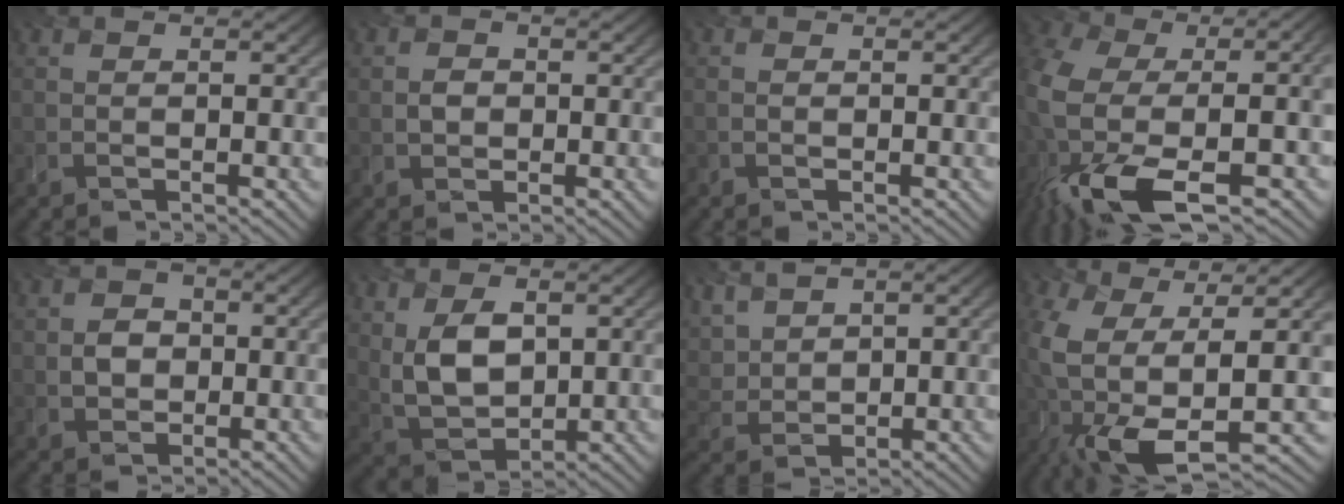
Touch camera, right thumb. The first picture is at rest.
{"total": 1.6, "force": [0.1, 1.4, 0.8], "torque": [-0.018, -0.002, -0.002]}
{"total": 0.0}
{"total": 15.5, "force": [-6.3, 6.1, 12.8], "torque": [-0.283, -0.021, -0.101]}
{"total": 2.8, "force": [0.0, 2.4, 1.3], "torque": [-0.028, -0.001, -0.005]}
{"total": 7.9, "force": [1.9, 4.8, 6.0], "torque": [-0.138, -0.005, 0.042]}
{"total": 4.5, "force": [3.2, 2.3, 2.0], "torque": [-0.063, 0.007, 0.069]}
{"total": 13.4, "force": [-2.7, 5.9, 11.7], "torque": [-0.265, -0.037, -0.036]}